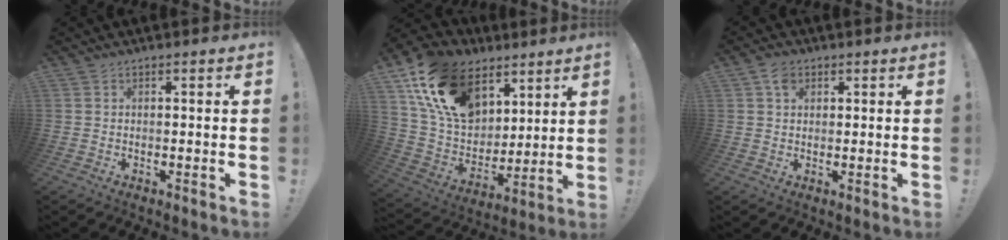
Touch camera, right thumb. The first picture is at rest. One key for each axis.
{"total": 22.1, "fx": 11.3, "fy": 14.9, "fz": 11.9, "tx": -0.204, "ty": -0.047, "tz": 0.222}
{"total": 3.9, "fx": 2.1, "fy": 2.7, "fz": 1.9, "tx": -0.018, "ty": -0.008, "tz": 0.035}